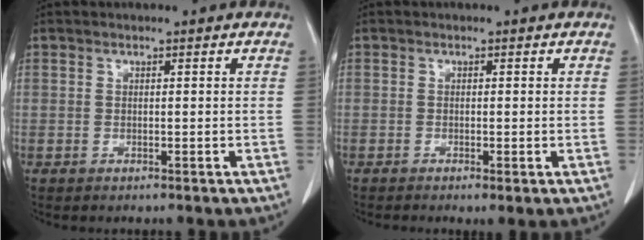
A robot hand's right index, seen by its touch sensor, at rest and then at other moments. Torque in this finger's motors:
{"motor_torque": [0.42, -0.41, -0.04, -0.01]}